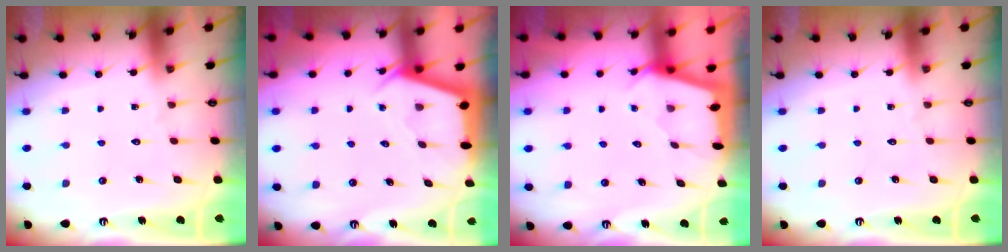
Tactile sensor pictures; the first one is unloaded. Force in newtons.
{"total": 2.8, "press": 2.8, "slide": 0.4}
{"total": 2.2, "press": 2.2, "slide": 0.3}
{"total": 0.0}